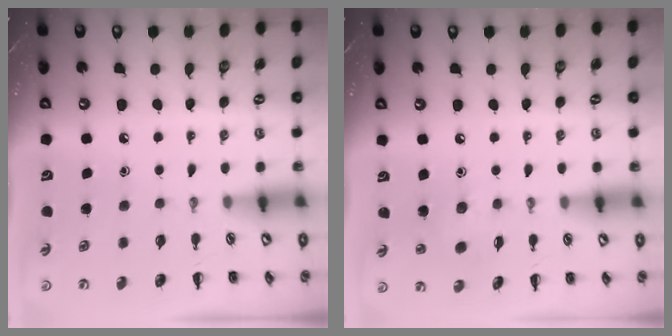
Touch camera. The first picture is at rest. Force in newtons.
{"total": 5.0, "press": 5.0, "slide": 0.7}